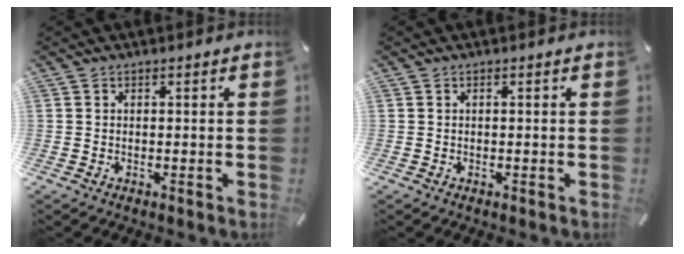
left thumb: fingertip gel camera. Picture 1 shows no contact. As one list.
[{"total": 0.0}]